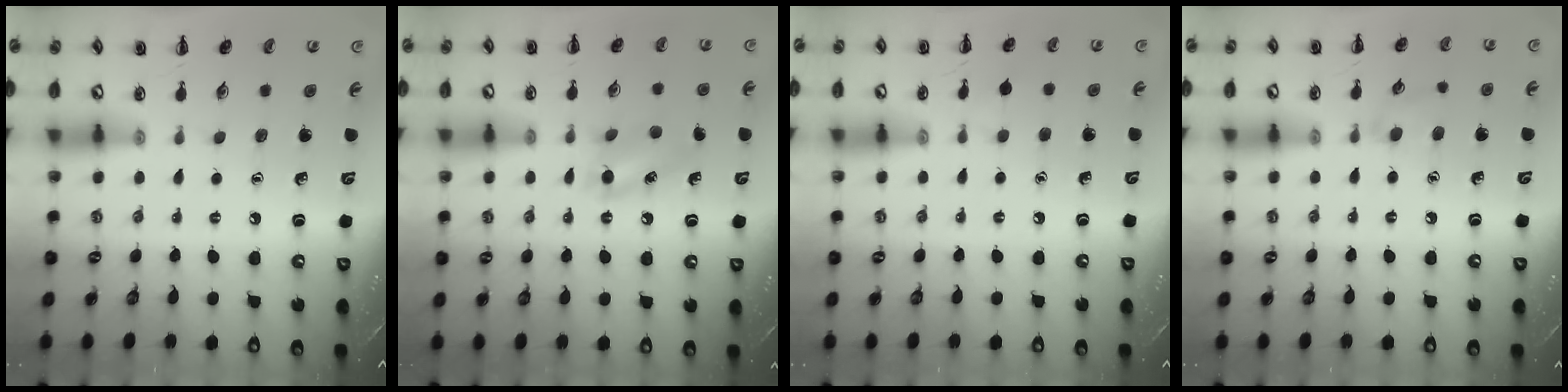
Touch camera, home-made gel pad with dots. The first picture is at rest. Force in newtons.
{"total": 5.2, "press": 5.1, "slide": 1.3}
{"total": 3.8, "press": 3.6, "slide": 1.3}
{"total": 6.3, "press": 5.9, "slide": 2.3}